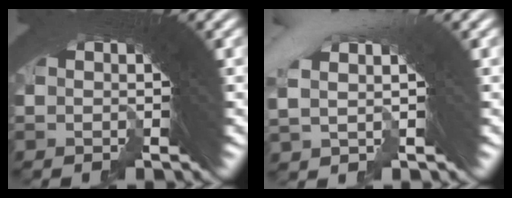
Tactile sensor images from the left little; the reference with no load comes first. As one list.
[{"total": 2.7, "force": [1.4, 1.2, 2.0], "torque": [-0.031, 0.035, 0.017]}]